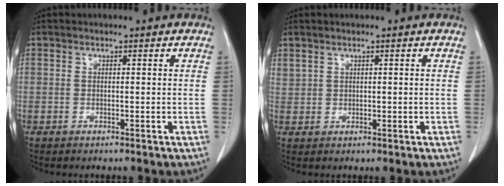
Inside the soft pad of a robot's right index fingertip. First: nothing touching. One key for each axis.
{"total": 1.2, "fx": 1.0, "fy": 0.6, "fz": 0.2, "tx": -0.004, "ty": 0.011, "tz": 0.025}